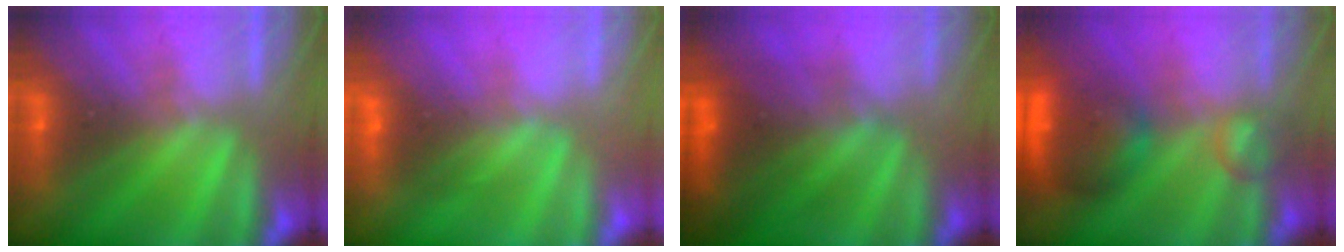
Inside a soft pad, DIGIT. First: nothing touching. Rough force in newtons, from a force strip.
{"total": 2.6}
{"total": 7.2}
{"total": 6.6}